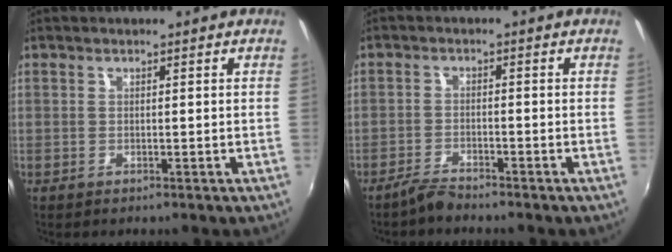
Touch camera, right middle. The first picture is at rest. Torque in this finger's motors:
{"motor_torque": [-0.08, -0.08, 0.01, 0.00]}